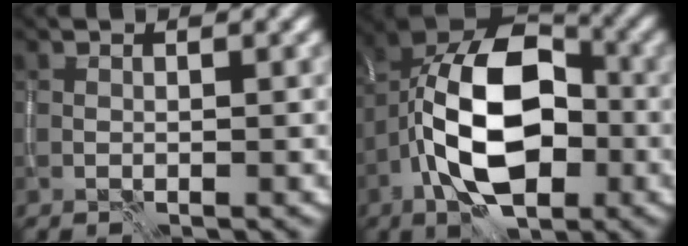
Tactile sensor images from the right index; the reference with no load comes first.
{"total": 12.9, "force": [-3.2, 7.1, 10.2], "torque": [-0.174, 0.007, -0.069]}